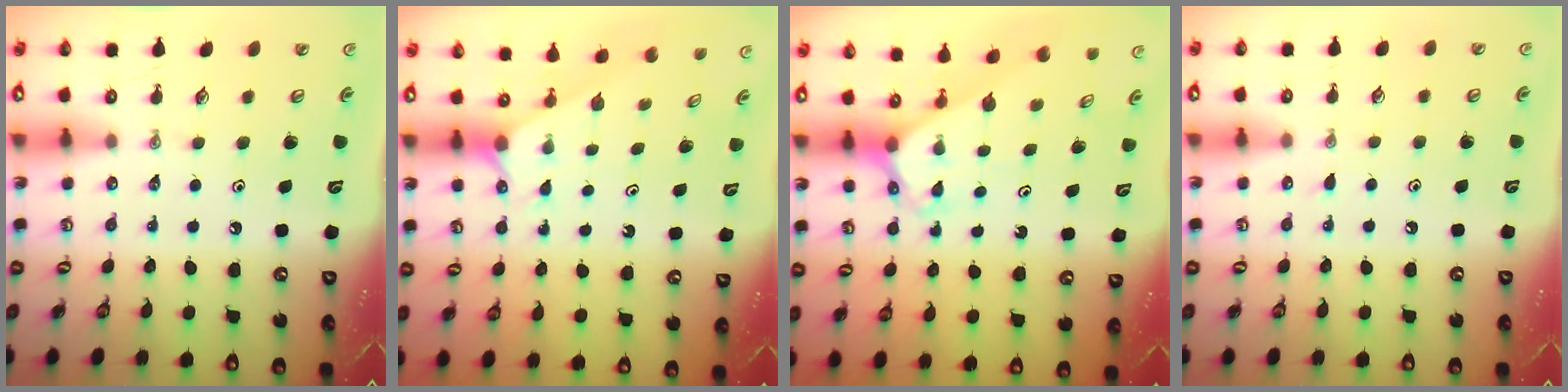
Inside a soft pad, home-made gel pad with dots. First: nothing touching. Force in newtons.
{"total": 3.2, "press": 3.2, "slide": 0.2}
{"total": 2.7, "press": 2.7, "slide": 0.2}
{"total": 5.6, "press": 5.6, "slide": 0.5}